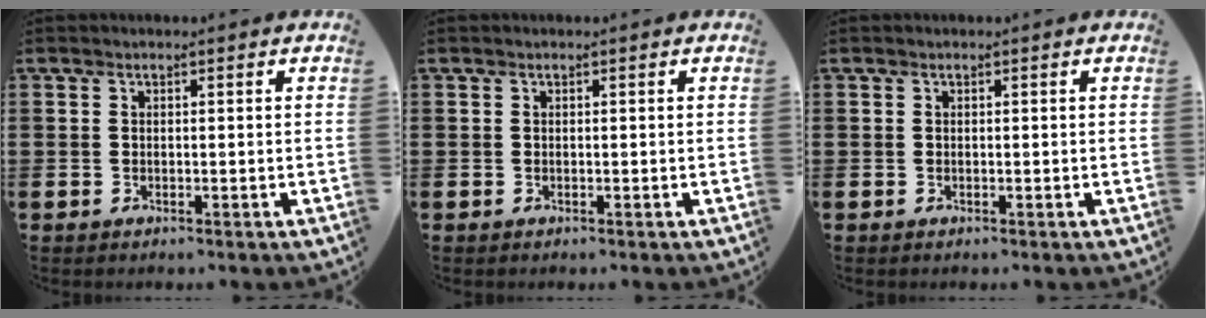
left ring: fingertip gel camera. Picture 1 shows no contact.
{"total": 0.0}
{"total": 0.0}